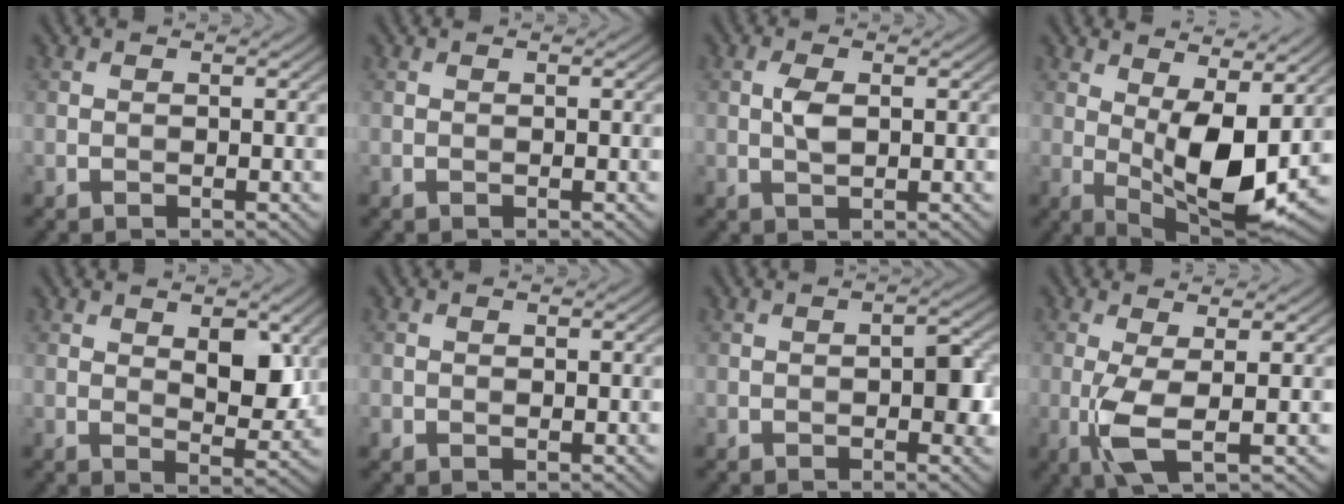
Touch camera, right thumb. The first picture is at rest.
{"total": 0.0}
{"total": 2.2, "force": [0.3, 1.0, 1.9], "torque": [-0.044, 0.004, 0.004]}
{"total": 11.5, "force": [1.8, 4.8, 10.3], "torque": [-0.180, -0.010, 0.033]}
{"total": 6.2, "force": [1.9, 3.2, 5.0], "torque": [-0.076, -0.009, 0.036]}
{"total": 0.7, "force": [-0.1, 0.5, 0.4], "torque": [-0.006, -0.002, -0.003]}
{"total": 3.4, "force": [-0.5, 1.6, 3.0], "torque": [-0.036, 0.002, -0.006]}
{"total": 4.7, "force": [-0.7, 0.9, 4.6], "torque": [-0.107, -0.001, -0.018]}